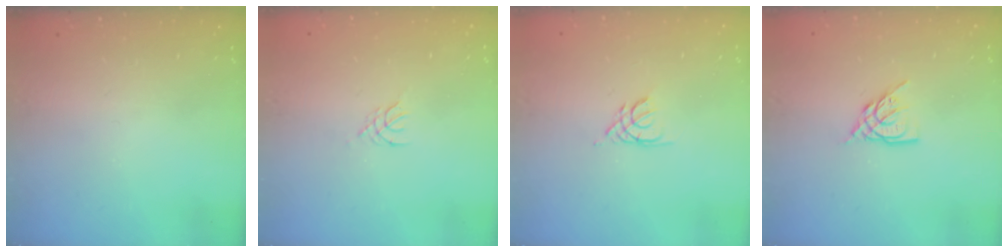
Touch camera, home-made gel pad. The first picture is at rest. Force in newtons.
{"total": 1.2, "press": 1.2, "slide": 0.3}
{"total": 2.1, "press": 2.0, "slide": 0.4}
{"total": 8.0, "press": 7.9, "slide": 1.1}